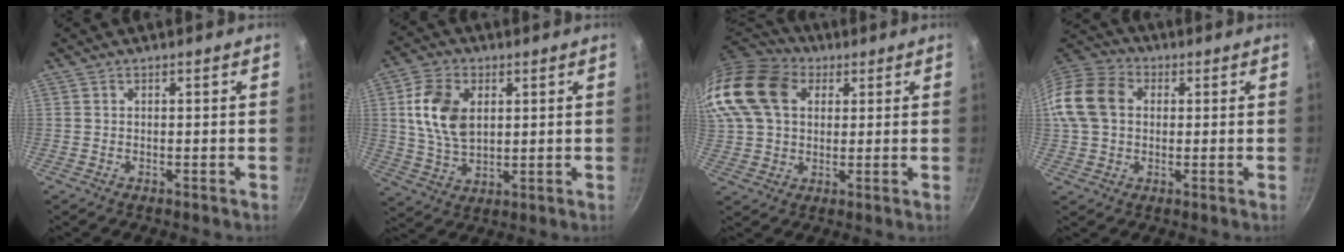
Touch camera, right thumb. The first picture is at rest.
{"total": 11.4, "force": [2.5, 7.4, 8.2], "torque": [-0.143, -0.007, 0.051]}
{"total": 20.6, "force": [6.5, 15.1, 12.4], "torque": [-0.270, 0.025, 0.108]}
{"total": 13.6, "force": [1.5, 10.6, 8.5], "torque": [-0.149, 0.027, 0.011]}